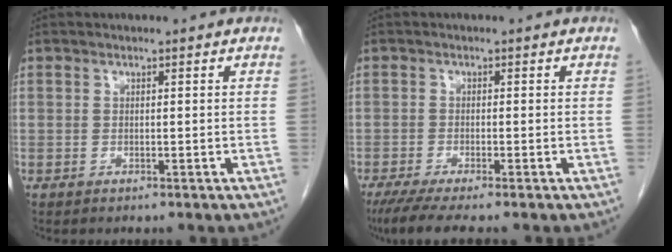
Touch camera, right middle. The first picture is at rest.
{"total": 5.7, "force": [-4.6, 0.0, 3.5], "torque": [-0.053, -0.015, -0.078]}